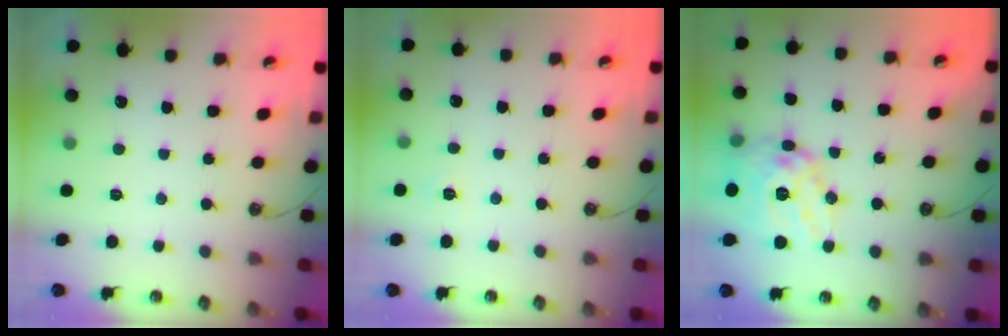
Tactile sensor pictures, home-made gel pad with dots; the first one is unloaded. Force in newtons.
{"total": 3.8, "press": 3.8, "slide": 0.5}
{"total": 18.3, "press": 18.2, "slide": 1.7}